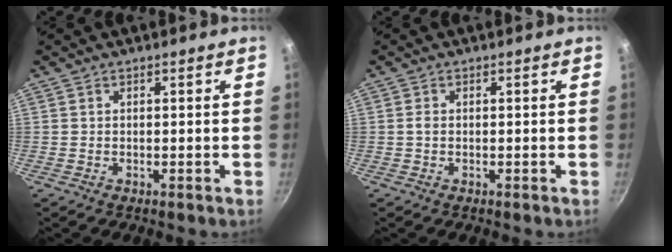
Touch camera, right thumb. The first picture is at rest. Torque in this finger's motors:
{"motor_torque": [-0.27, 0.49, 0.39, -0.28, -0.01]}